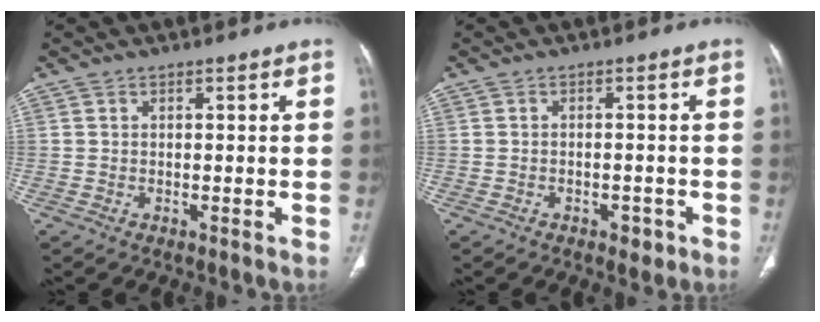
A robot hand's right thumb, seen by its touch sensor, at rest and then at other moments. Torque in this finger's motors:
{"motor_torque": [0.02, 0.07, -0.19, 0.08, -0.02]}